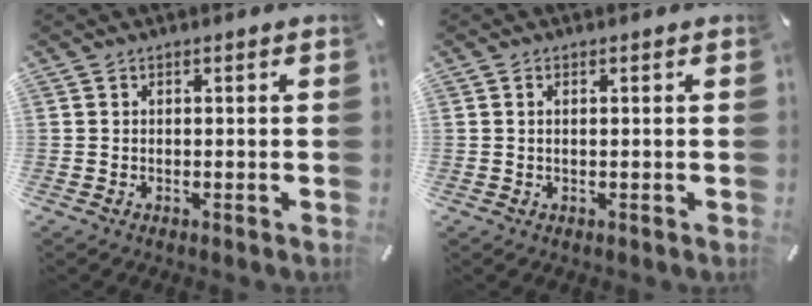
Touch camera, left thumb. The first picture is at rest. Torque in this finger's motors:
{"motor_torque": [-0.45, -0.39, 0.00, 0.09, -0.01]}